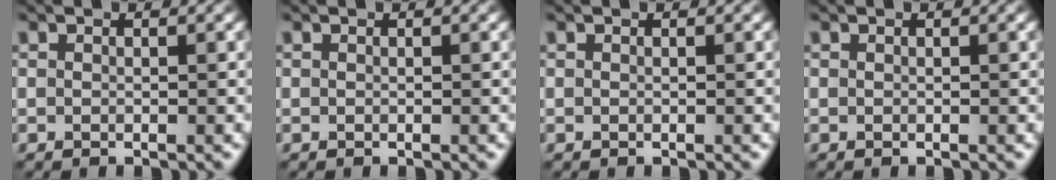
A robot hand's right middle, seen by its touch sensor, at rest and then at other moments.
{"total": 0.0}
{"total": 0.0}
{"total": 0.0}